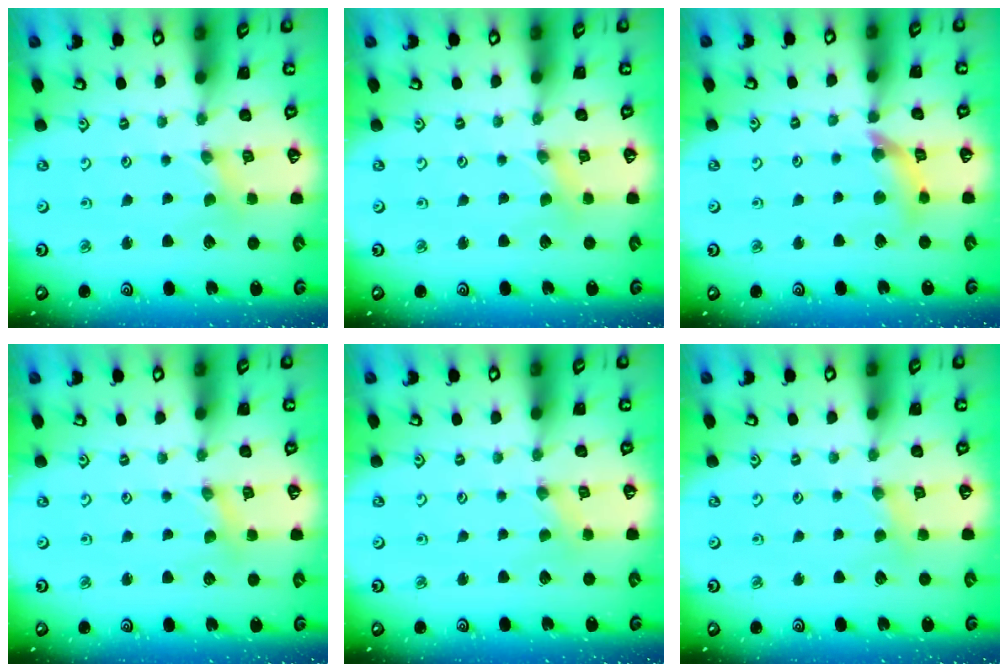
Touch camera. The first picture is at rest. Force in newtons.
{"total": 0.0}
{"total": 10.9, "press": 10.8, "slide": 1.4}
{"total": 1.2, "press": 1.2, "slide": 0.2}
{"total": 0.0}
{"total": 2.8, "press": 2.8, "slide": 0.4}